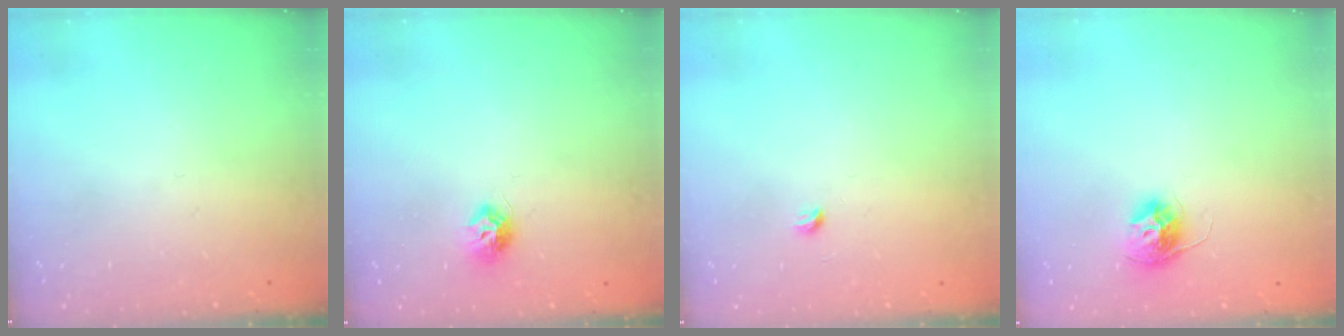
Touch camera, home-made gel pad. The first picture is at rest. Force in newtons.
{"total": 7.0, "press": 6.9, "slide": 0.5}
{"total": 2.9, "press": 2.9, "slide": 0.4}
{"total": 10.8, "press": 10.8, "slide": 0.8}